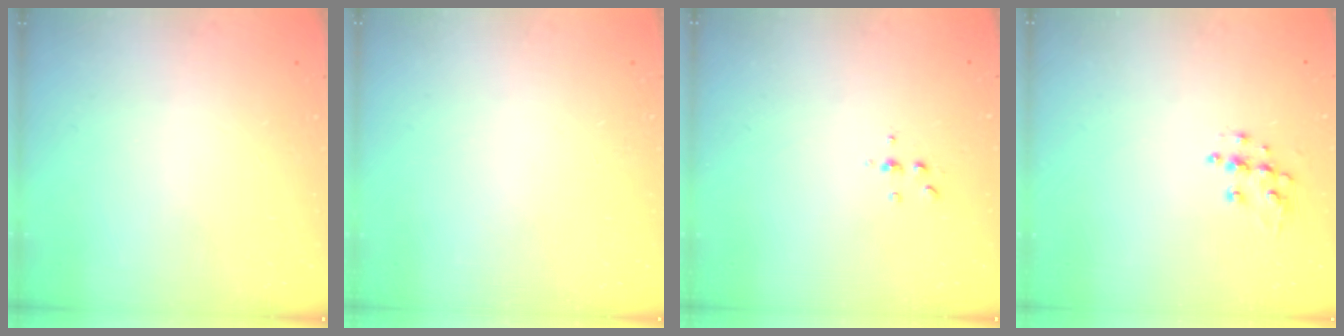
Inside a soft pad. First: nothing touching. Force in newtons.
{"total": 0.0}
{"total": 3.8, "press": 3.7, "slide": 0.5}
{"total": 8.9, "press": 8.9, "slide": 0.5}